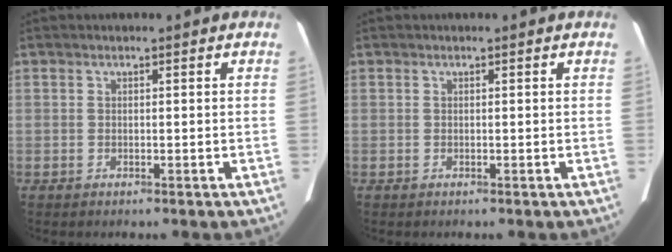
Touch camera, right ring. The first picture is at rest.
{"total": 0.0}